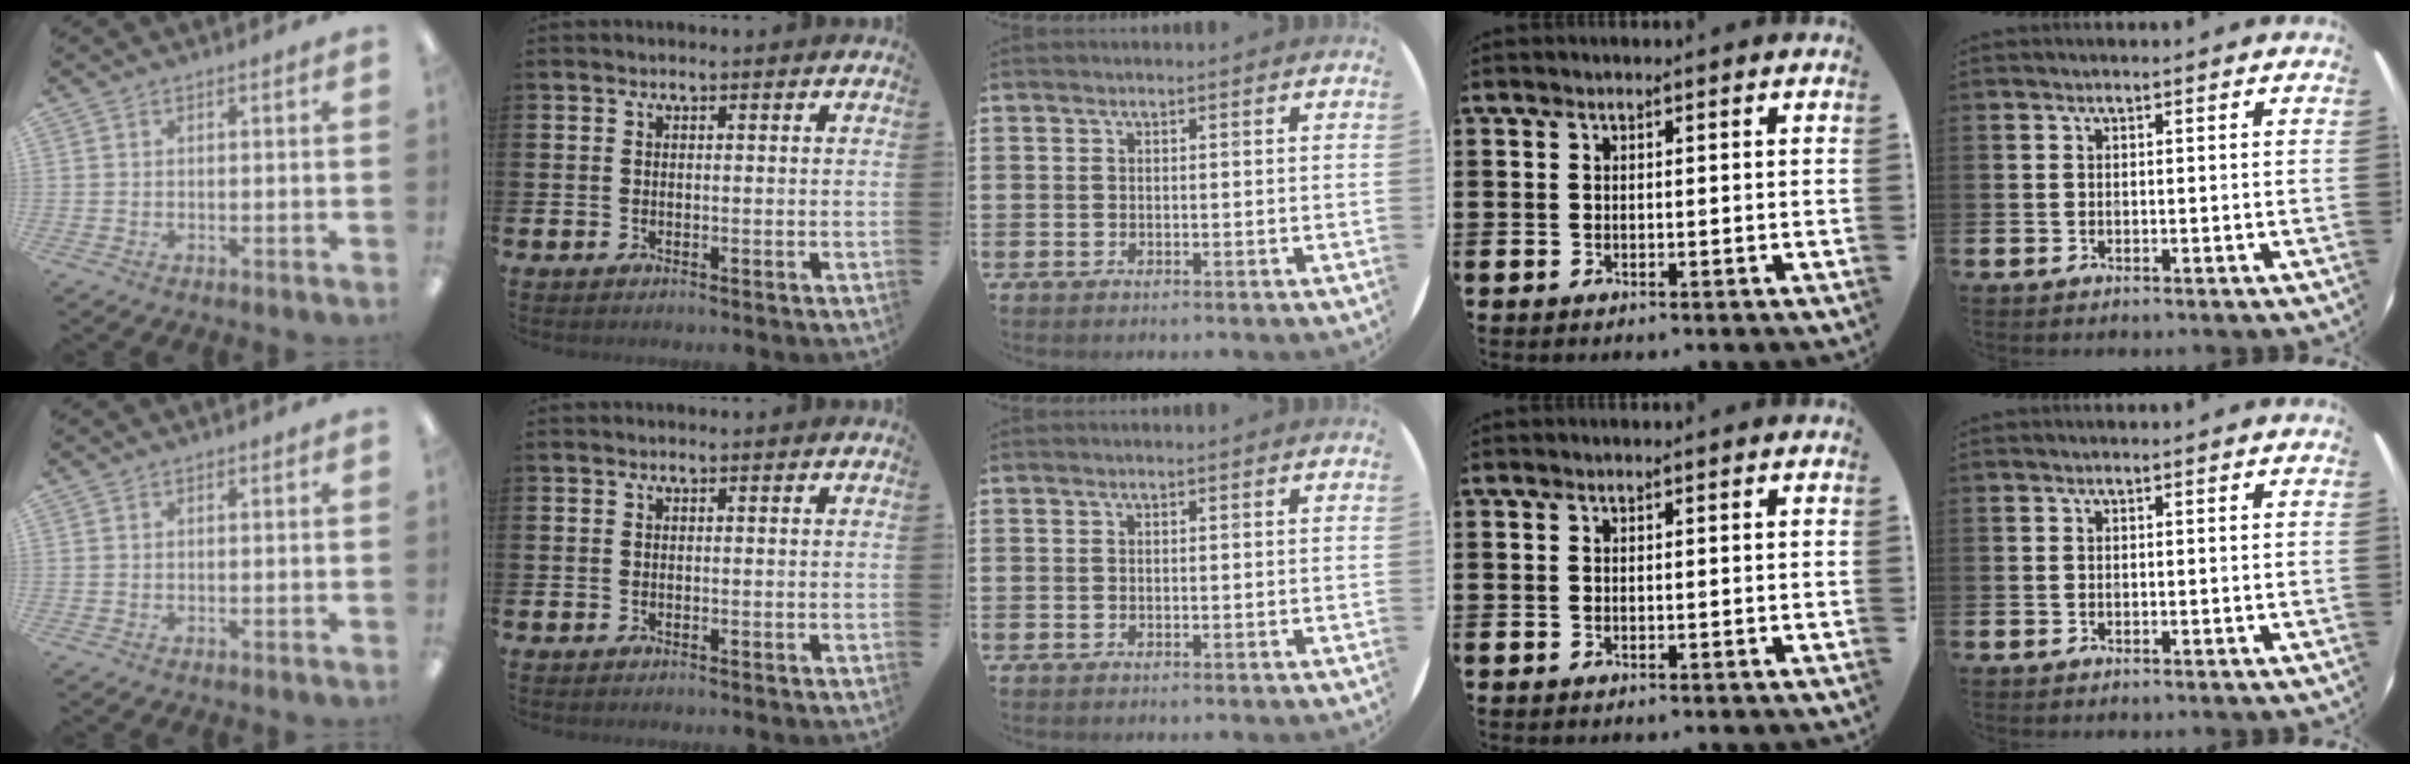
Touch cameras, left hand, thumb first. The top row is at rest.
{}